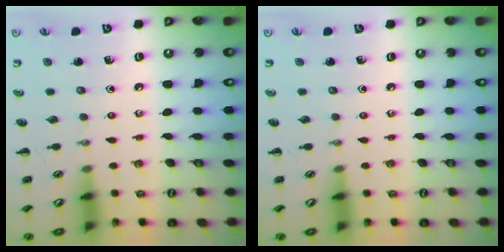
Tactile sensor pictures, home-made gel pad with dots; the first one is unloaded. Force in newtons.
{"total": 0.0}